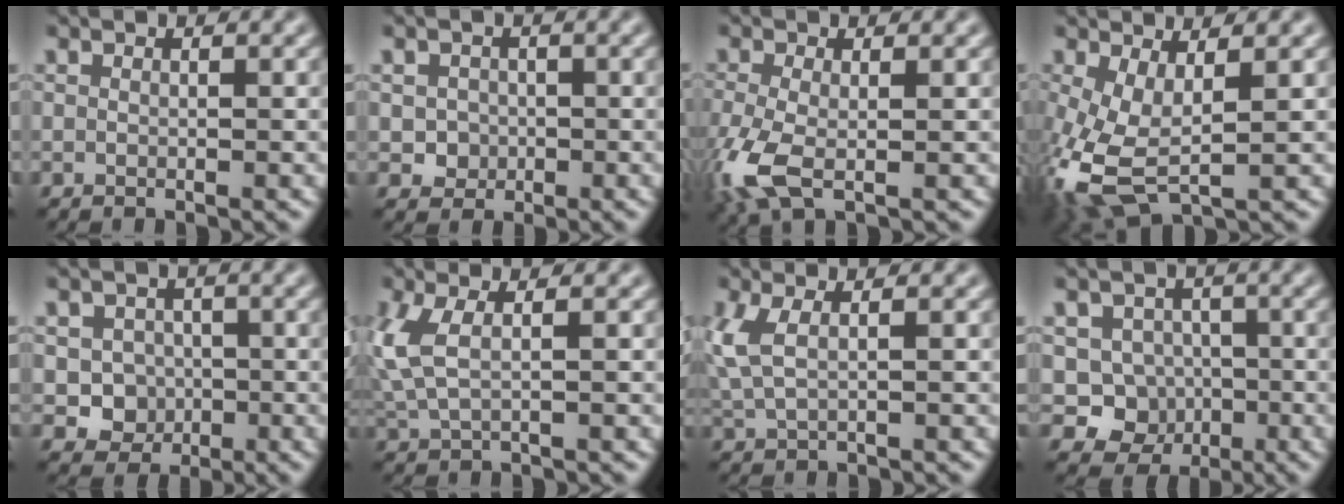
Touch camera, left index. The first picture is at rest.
{"total": 1.9, "force": [-0.2, 1.8, 0.5], "torque": [0.002, -0.003, -0.001]}
{"total": 5.6, "force": [-1.9, 2.5, 4.6], "torque": [-0.127, -0.013, -0.043]}
{"total": 6.8, "force": [-0.8, 3.1, 6.0], "torque": [-0.156, -0.014, -0.014]}
{"total": 3.3, "force": [-0.6, 3.0, 1.2], "torque": [-0.010, 0.000, -0.015]}
{"total": 4.0, "force": [0.8, 1.6, 3.6], "torque": [-0.098, -0.001, 0.015]}
{"total": 3.1, "force": [1.0, 1.2, 2.7], "torque": [-0.072, 0.003, 0.021]}
{"total": 4.6, "force": [-1.1, 4.3, 1.4], "torque": [0.003, 0.000, -0.031]}